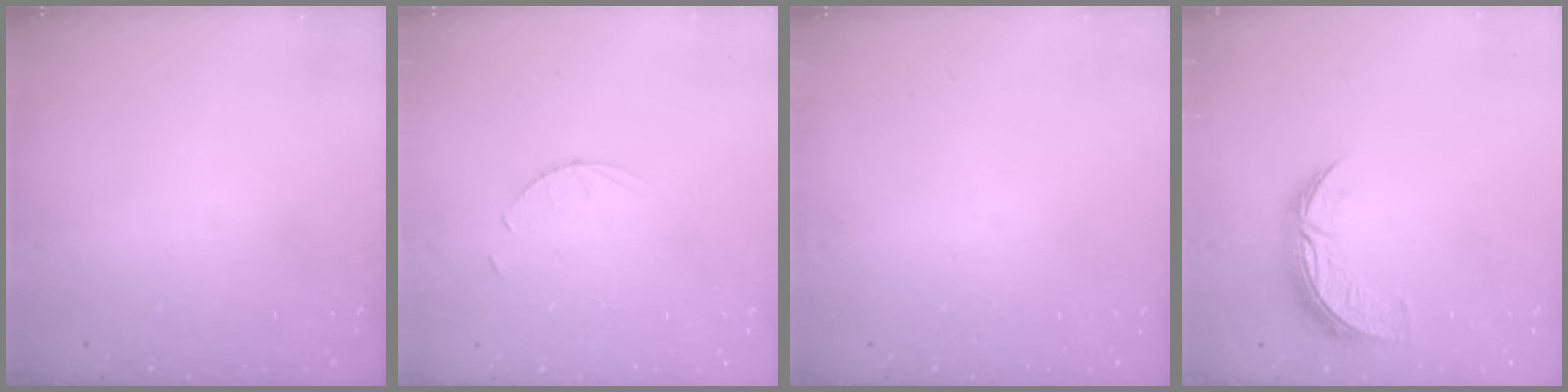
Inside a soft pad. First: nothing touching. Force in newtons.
{"total": 3.0, "press": 2.9, "slide": 0.4}
{"total": 0.0}
{"total": 8.7, "press": 8.7, "slide": 0.4}